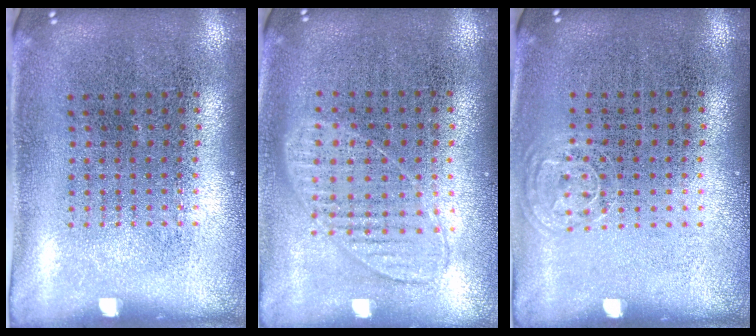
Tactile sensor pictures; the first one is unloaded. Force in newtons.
{"total": 0.9, "press": 0.8, "slide": 0.3}
{"total": 0.6, "press": 0.6, "slide": 0.3}